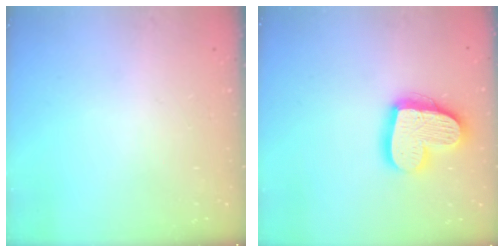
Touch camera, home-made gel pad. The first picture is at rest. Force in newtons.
{"total": 17.9, "press": 17.9, "slide": 1.4}